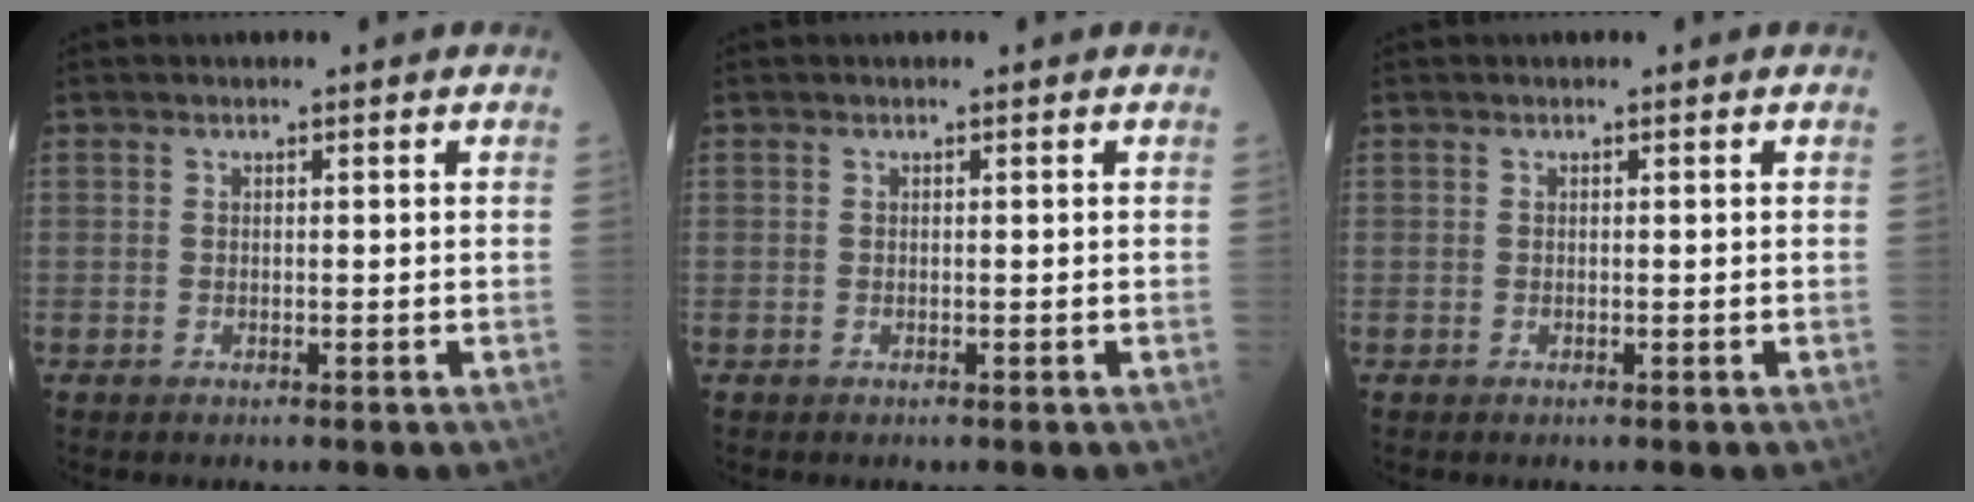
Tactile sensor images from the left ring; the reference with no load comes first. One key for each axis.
{"total": 0.0}
{"total": 0.0}